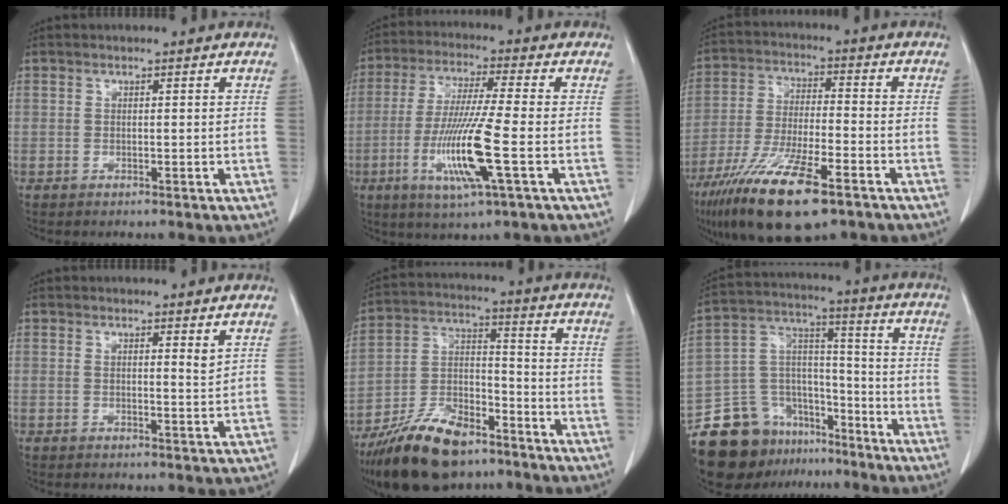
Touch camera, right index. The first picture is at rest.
{"total": 12.3, "force": [-3.6, -0.2, 11.8], "torque": [-0.238, -0.020, -0.072]}
{"total": 16.2, "force": [-10.3, 3.5, 12.0], "torque": [-0.235, -0.036, -0.185]}
{"total": 1.4, "force": [1.1, 0.0, 0.9], "torque": [-0.012, -0.009, 0.015]}
{"total": 16.2, "force": [-11.8, 6.3, 9.1], "torque": [-0.174, 0.005, -0.210]}
{"total": 16.9, "force": [-12.3, 10.0, 5.7], "torque": [-0.100, 0.067, -0.211]}